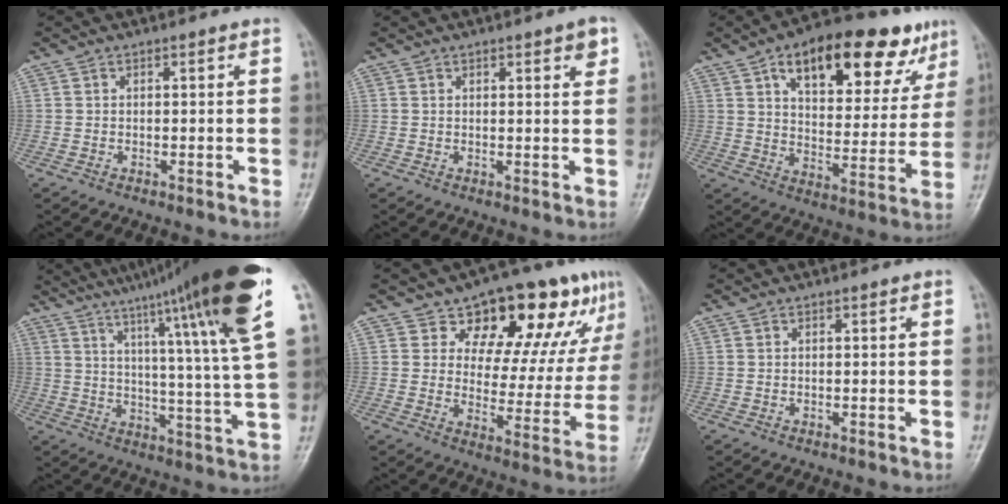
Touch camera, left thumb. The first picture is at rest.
{"total": 3.1, "force": [1.7, 0.8, 2.5], "torque": [-0.025, -0.006, 0.020]}
{"total": 23.2, "force": [12.8, 10.6, 16.2], "torque": [-0.190, -0.014, 0.191]}
{"total": 24.8, "force": [14.6, 1.3, 20.1], "torque": [-0.294, -0.044, 0.208]}
{"total": 18.6, "force": [10.7, 9.3, 12.1], "torque": [-0.096, -0.038, 0.153]}
{"total": 0.0}